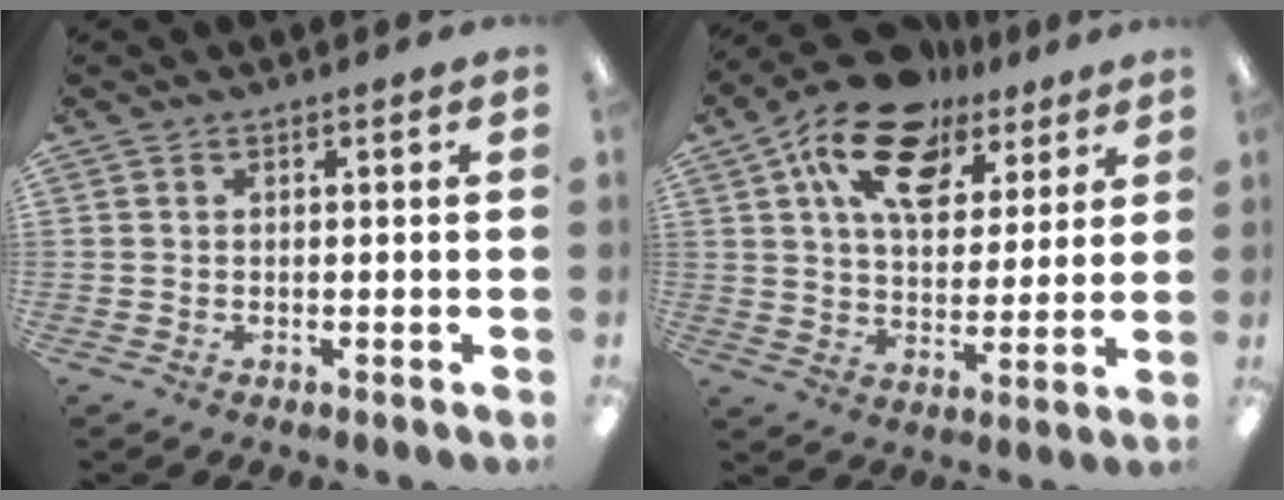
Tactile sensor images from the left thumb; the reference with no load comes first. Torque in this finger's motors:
{"motor_torque": [0.33, 0.48, 1.42, -1.35, 0.36]}